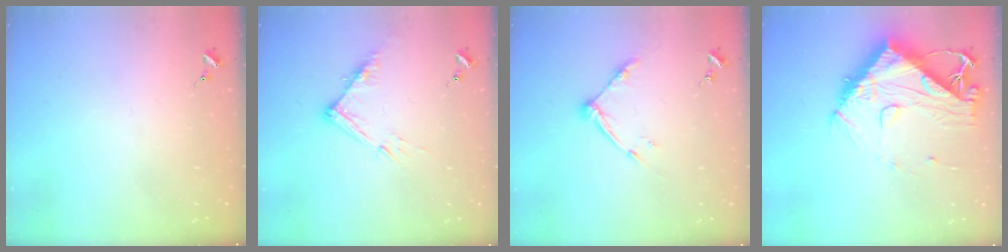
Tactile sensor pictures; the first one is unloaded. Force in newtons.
{"total": 10.5, "press": 10.5, "slide": 0.8}
{"total": 9.3, "press": 9.3, "slide": 0.4}
{"total": 14.2, "press": 14.1, "slide": 1.2}